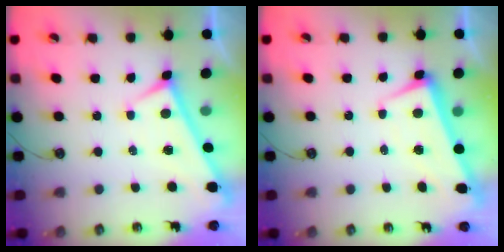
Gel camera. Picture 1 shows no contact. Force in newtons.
{"total": 2.0, "press": 1.0, "slide": 1.7}